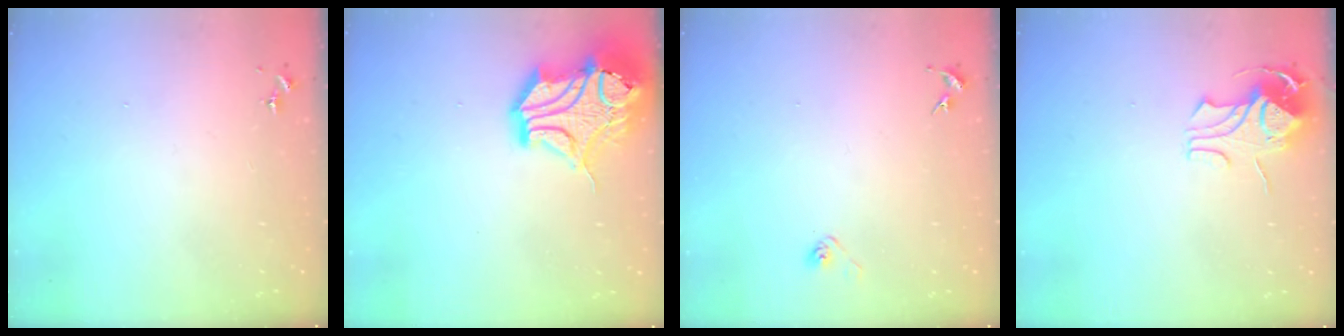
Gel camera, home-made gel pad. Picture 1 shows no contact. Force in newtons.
{"total": 19.2, "press": 19.0, "slide": 3.0}
{"total": 3.8, "press": 3.7, "slide": 1.0}
{"total": 8.9, "press": 8.9, "slide": 0.7}